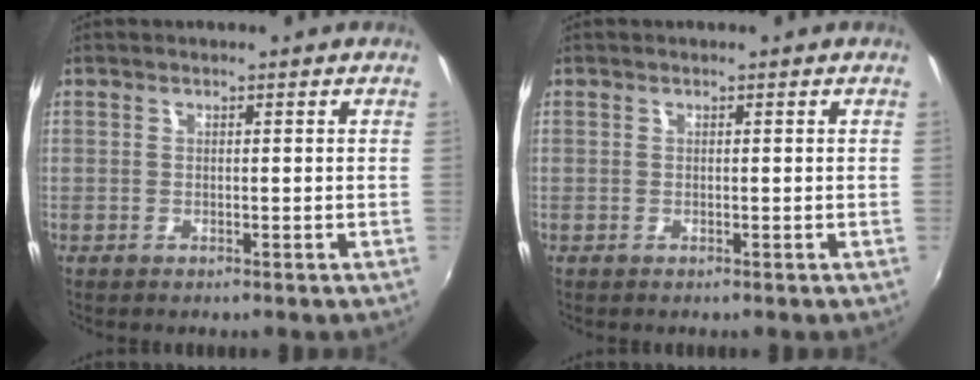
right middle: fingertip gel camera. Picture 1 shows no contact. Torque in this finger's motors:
{"motor_torque": [0.00, 0.00, 0.01, 0.00]}